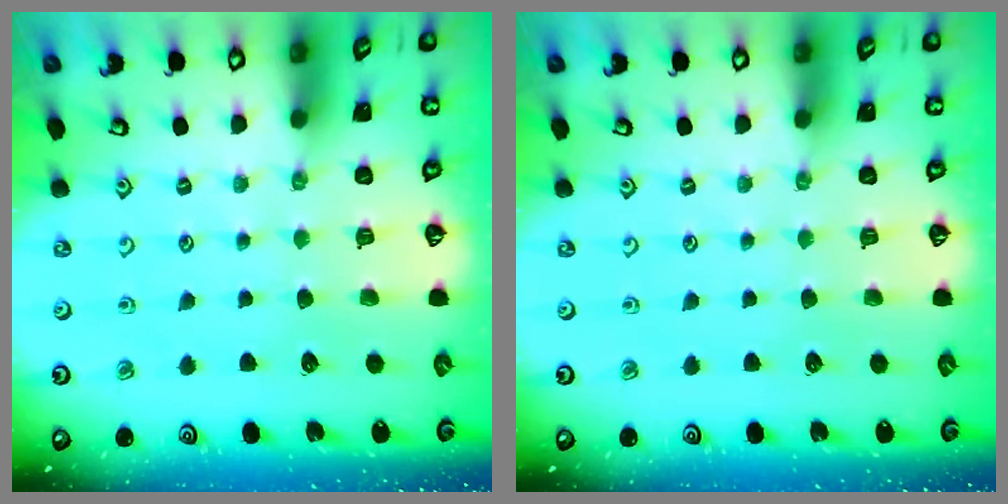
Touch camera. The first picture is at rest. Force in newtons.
{"total": 0.0}